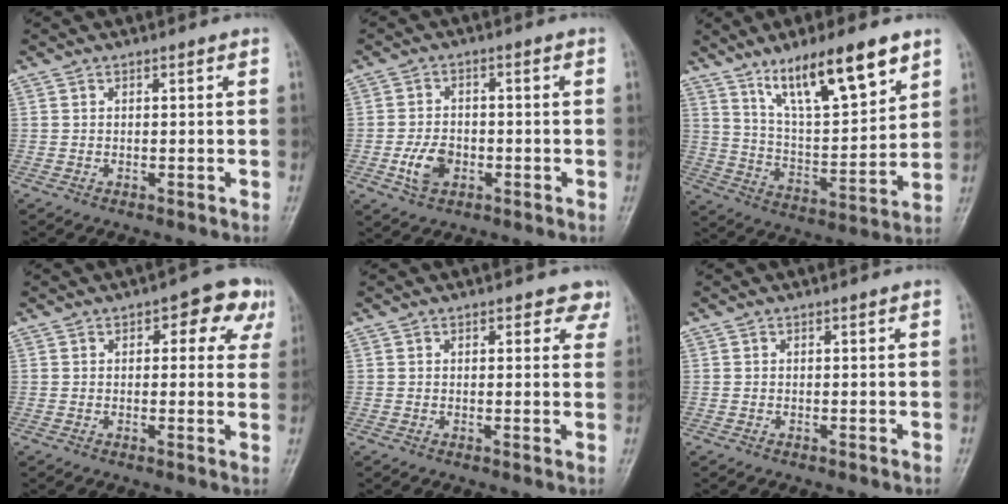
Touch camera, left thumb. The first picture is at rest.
{"total": 5.8, "force": [-1.8, 4.0, 3.8], "torque": [-0.064, 0.008, -0.033]}
{"total": 16.9, "force": [10.7, 4.5, 12.3], "torque": [-0.182, -0.050, 0.196]}
{"total": 7.8, "force": [3.3, 4.3, 5.7], "torque": [-0.022, 0.000, 0.029]}
{"total": 3.6, "force": [2.7, 2.0, 1.4], "torque": [0.017, -0.010, 0.021]}
{"total": 0.0}